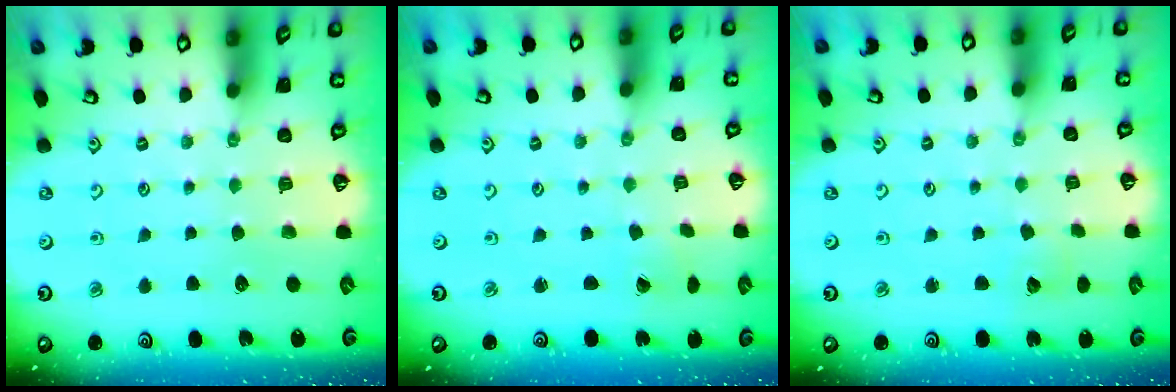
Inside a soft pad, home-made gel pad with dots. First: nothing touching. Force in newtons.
{"total": 0.0}
{"total": 2.1, "press": 2.1, "slide": 0.2}